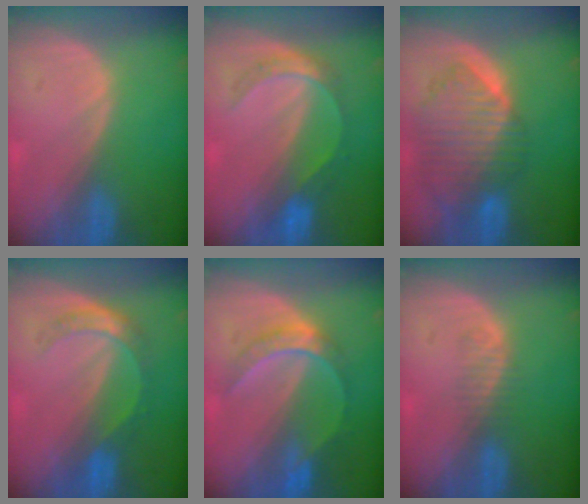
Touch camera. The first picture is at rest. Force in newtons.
{"total": 5.5, "press": 5.0, "slide": 2.2}
{"total": 10.1, "press": 8.8, "slide": 5.1}
{"total": 5.4, "press": 4.7, "slide": 2.6}
{"total": 6.1, "press": 5.7, "slide": 2.2}
{"total": 1.9, "press": 1.6, "slide": 1.0}